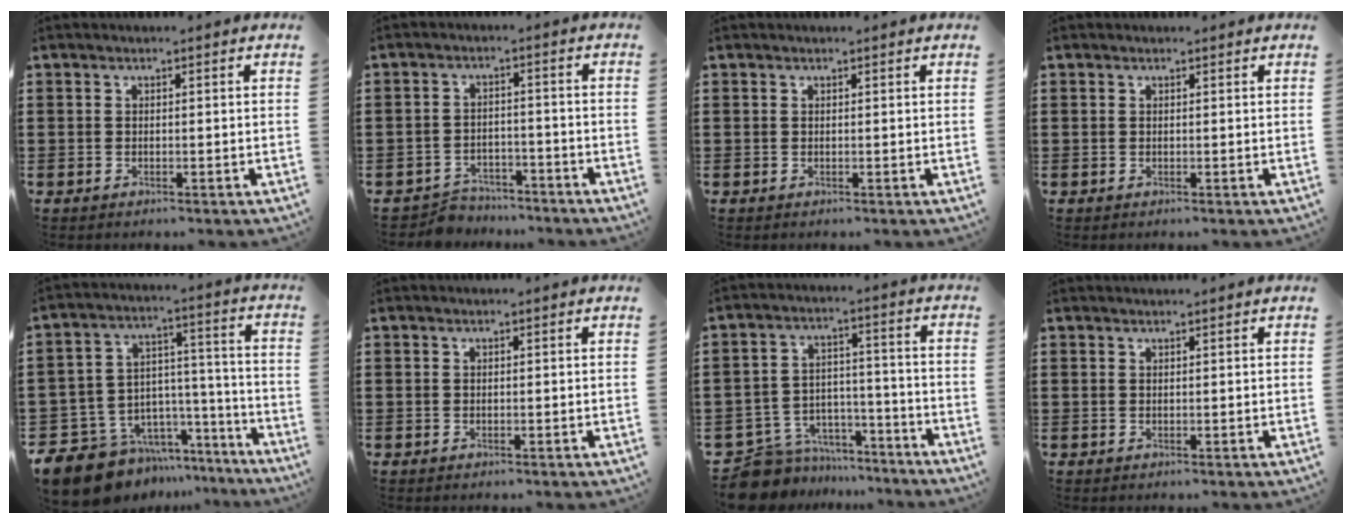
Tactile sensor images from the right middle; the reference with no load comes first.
{"total": 4.1, "force": [-3.9, 0.9, -0.3], "torque": [-0.003, 0.002, -0.086]}
{"total": 0.0}
{"total": 0.0}
{"total": 11.6, "force": [-10.0, 5.4, 2.2], "torque": [-0.068, 0.019, -0.192]}
{"total": 0.0}
{"total": 7.8, "force": [-7.5, 2.3, 0.4], "torque": [-0.028, 0.009, -0.153]}
{"total": 0.6, "force": [0.6, -0.1, 0.1], "torque": [-0.003, -0.003, 0.012]}